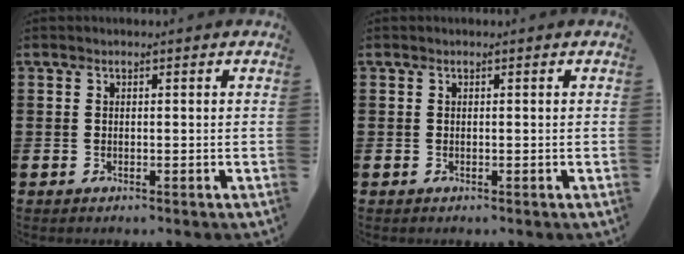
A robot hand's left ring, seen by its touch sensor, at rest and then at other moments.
{"total": 0.0}